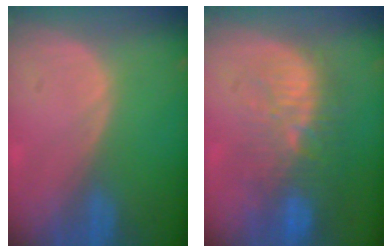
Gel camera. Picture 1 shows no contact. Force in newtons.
{"total": 10.9, "press": 9.6, "slide": 5.1}